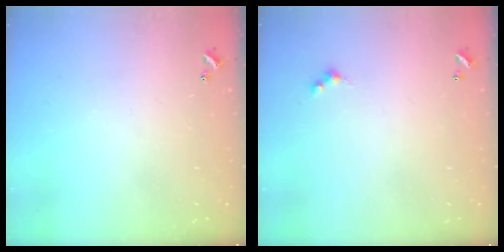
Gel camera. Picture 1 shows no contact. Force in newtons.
{"total": 1.5, "press": 1.4, "slide": 0.3}